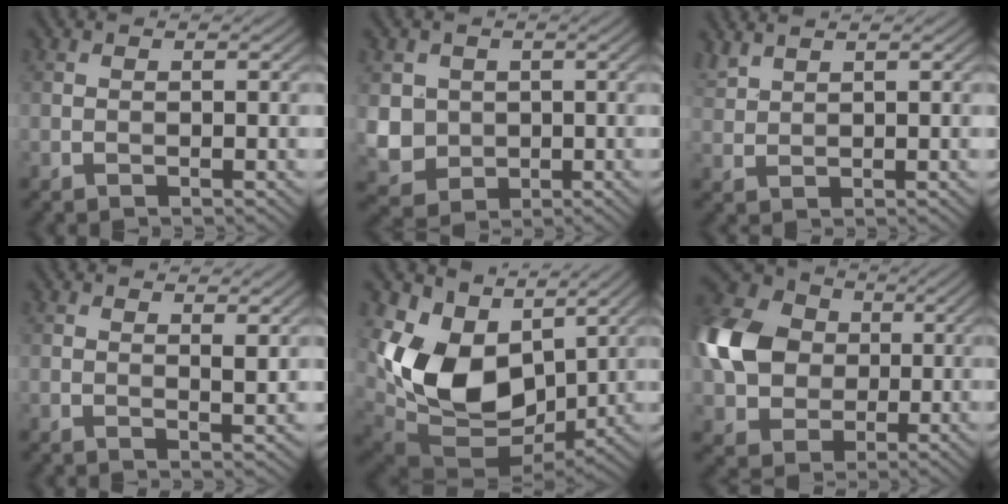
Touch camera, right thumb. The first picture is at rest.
{"total": 5.8, "force": [0.7, 5.4, 2.1], "torque": [-0.085, -0.014, 0.011]}
{"total": 2.2, "force": [2.0, 0.4, 0.8], "torque": [-0.028, 0.005, 0.051]}
{"total": 1.8, "force": [1.1, 0.3, 1.4], "torque": [-0.023, -0.006, 0.020]}
{"total": 13.5, "force": [3.3, 9.5, 9.0], "torque": [-0.214, -0.006, 0.067]}
{"total": 12.8, "force": [0.7, 10.3, 7.5], "torque": [-0.206, 0.011, 0.000]}